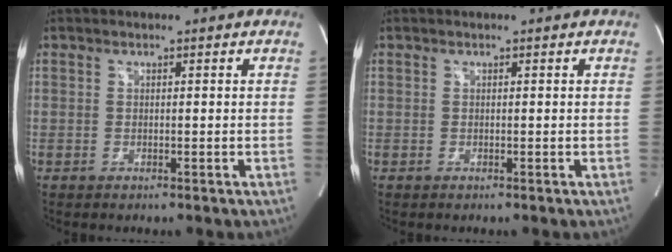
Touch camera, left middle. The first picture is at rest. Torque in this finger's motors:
{"motor_torque": [0.12, -0.09, 0.04, -0.01]}